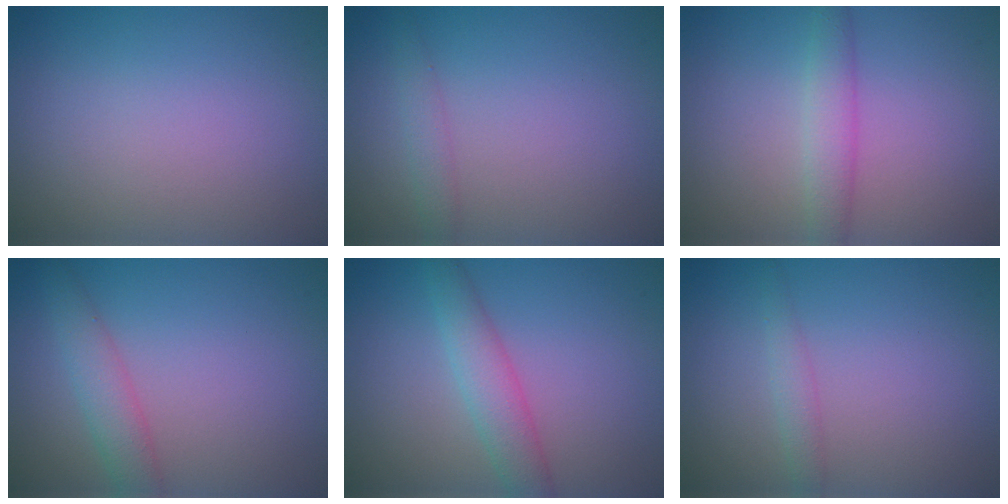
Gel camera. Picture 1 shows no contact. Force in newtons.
{"total": 1.4, "press": 1.4, "slide": 0.1}
{"total": 2.4, "press": 2.4, "slide": 0.1}
{"total": 2.7, "press": 2.7, "slide": 0.2}
{"total": 3.2, "press": 3.2, "slide": 0.0}
{"total": 1.4, "press": 1.4, "slide": 0.0}